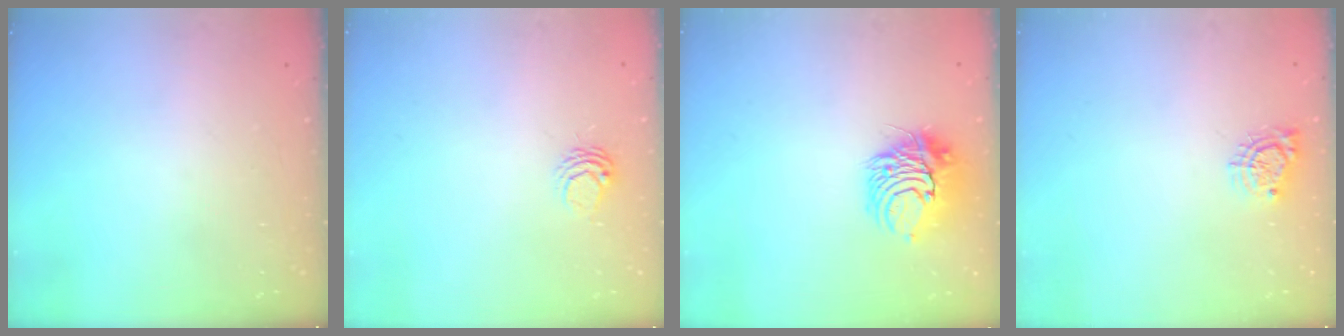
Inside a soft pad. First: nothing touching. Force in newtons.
{"total": 5.2, "press": 5.2, "slide": 0.4}
{"total": 9.5, "press": 9.4, "slide": 1.1}
{"total": 6.7, "press": 6.7, "slide": 0.1}